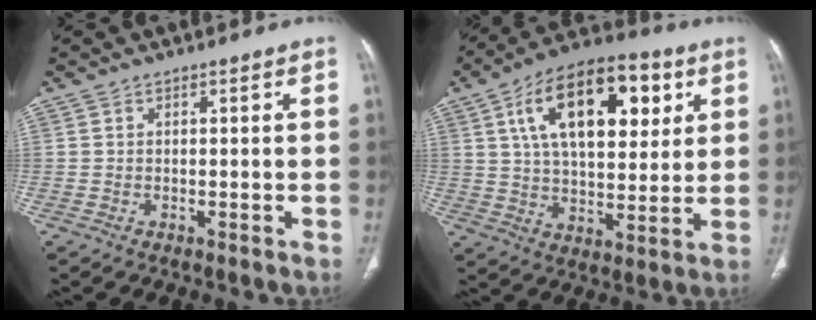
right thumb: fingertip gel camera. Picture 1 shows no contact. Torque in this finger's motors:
{"motor_torque": [0.32, 4.69, 1.86, 0.24, 0.58]}